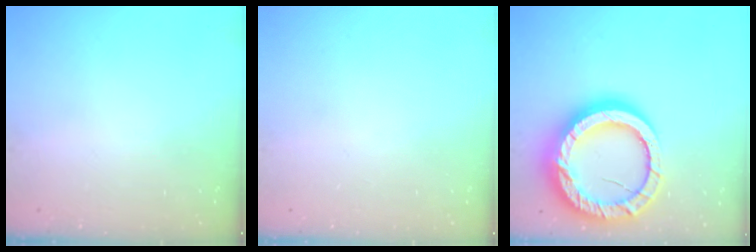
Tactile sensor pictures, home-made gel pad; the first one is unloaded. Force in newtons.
{"total": 0.0}
{"total": 25.1, "press": 25.0, "slide": 2.5}